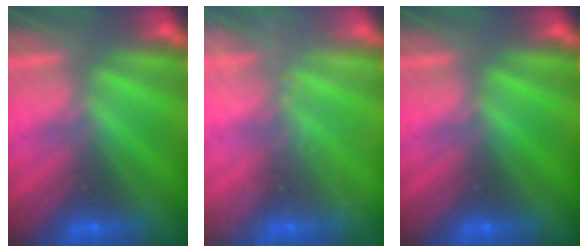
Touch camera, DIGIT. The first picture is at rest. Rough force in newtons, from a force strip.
{"total": 2.0}
{"total": 0.0}